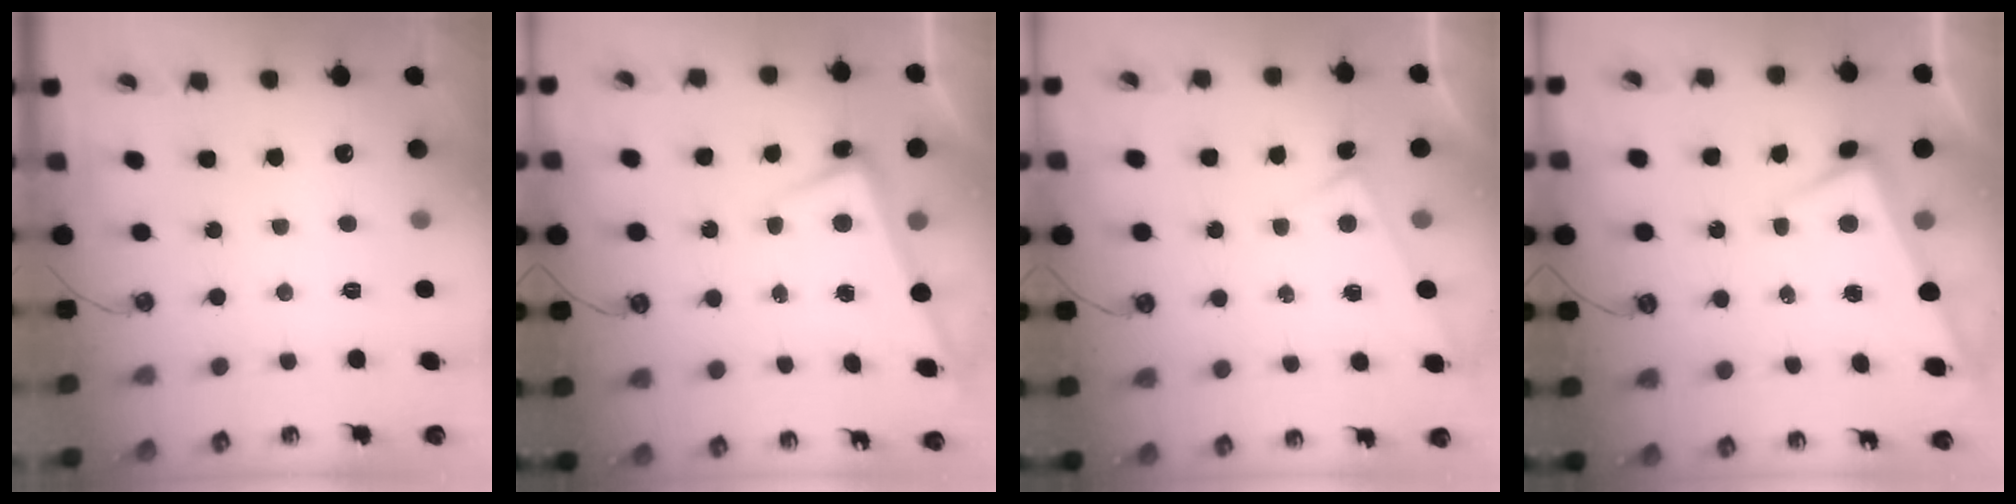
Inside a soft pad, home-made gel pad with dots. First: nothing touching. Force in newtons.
{"total": 2.6, "press": 2.6, "slide": 0.6}
{"total": 5.7, "press": 5.7, "slide": 0.2}
{"total": 1.9, "press": 1.8, "slide": 0.6}